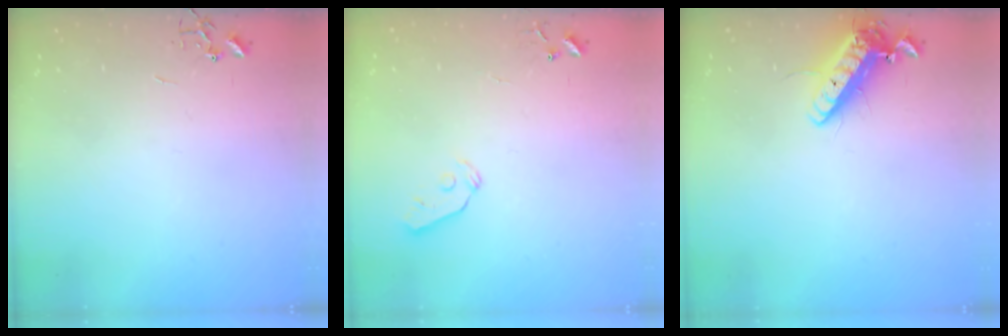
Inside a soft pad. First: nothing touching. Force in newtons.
{"total": 5.9, "press": 5.8, "slide": 0.7}
{"total": 14.3, "press": 14.1, "slide": 2.6}